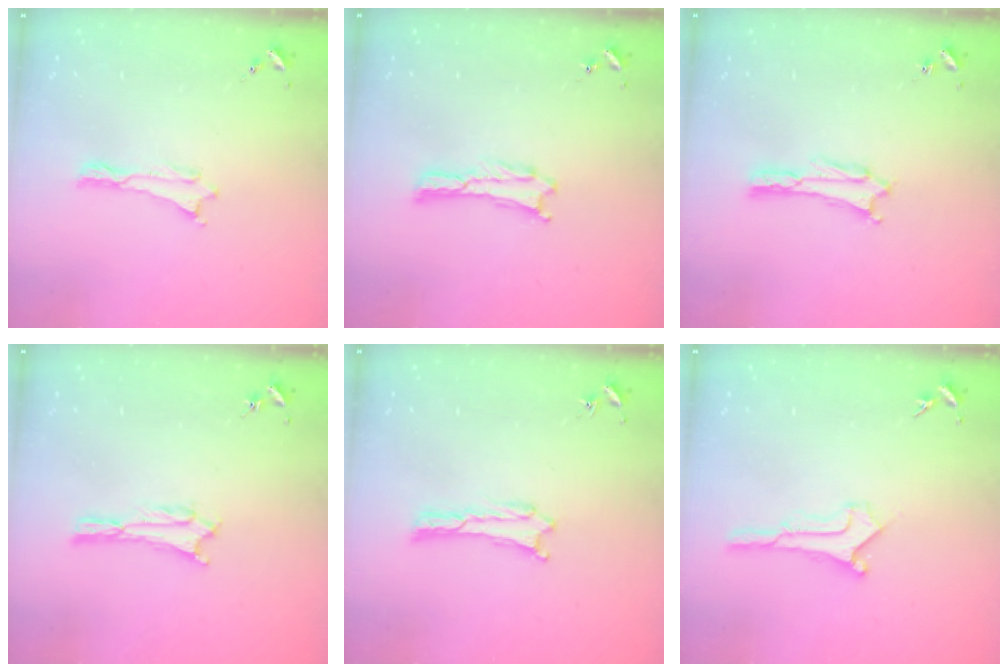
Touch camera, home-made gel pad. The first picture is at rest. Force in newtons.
{"total": 0.0}
{"total": 1.8, "press": 1.8, "slide": 0.2}
{"total": 1.6, "press": 1.6, "slide": 0.2}
{"total": 0.0}
{"total": 0.9, "press": 0.9, "slide": 0.1}